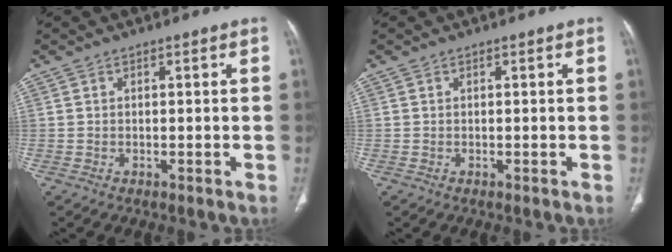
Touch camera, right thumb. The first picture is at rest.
{"total": 0.0}